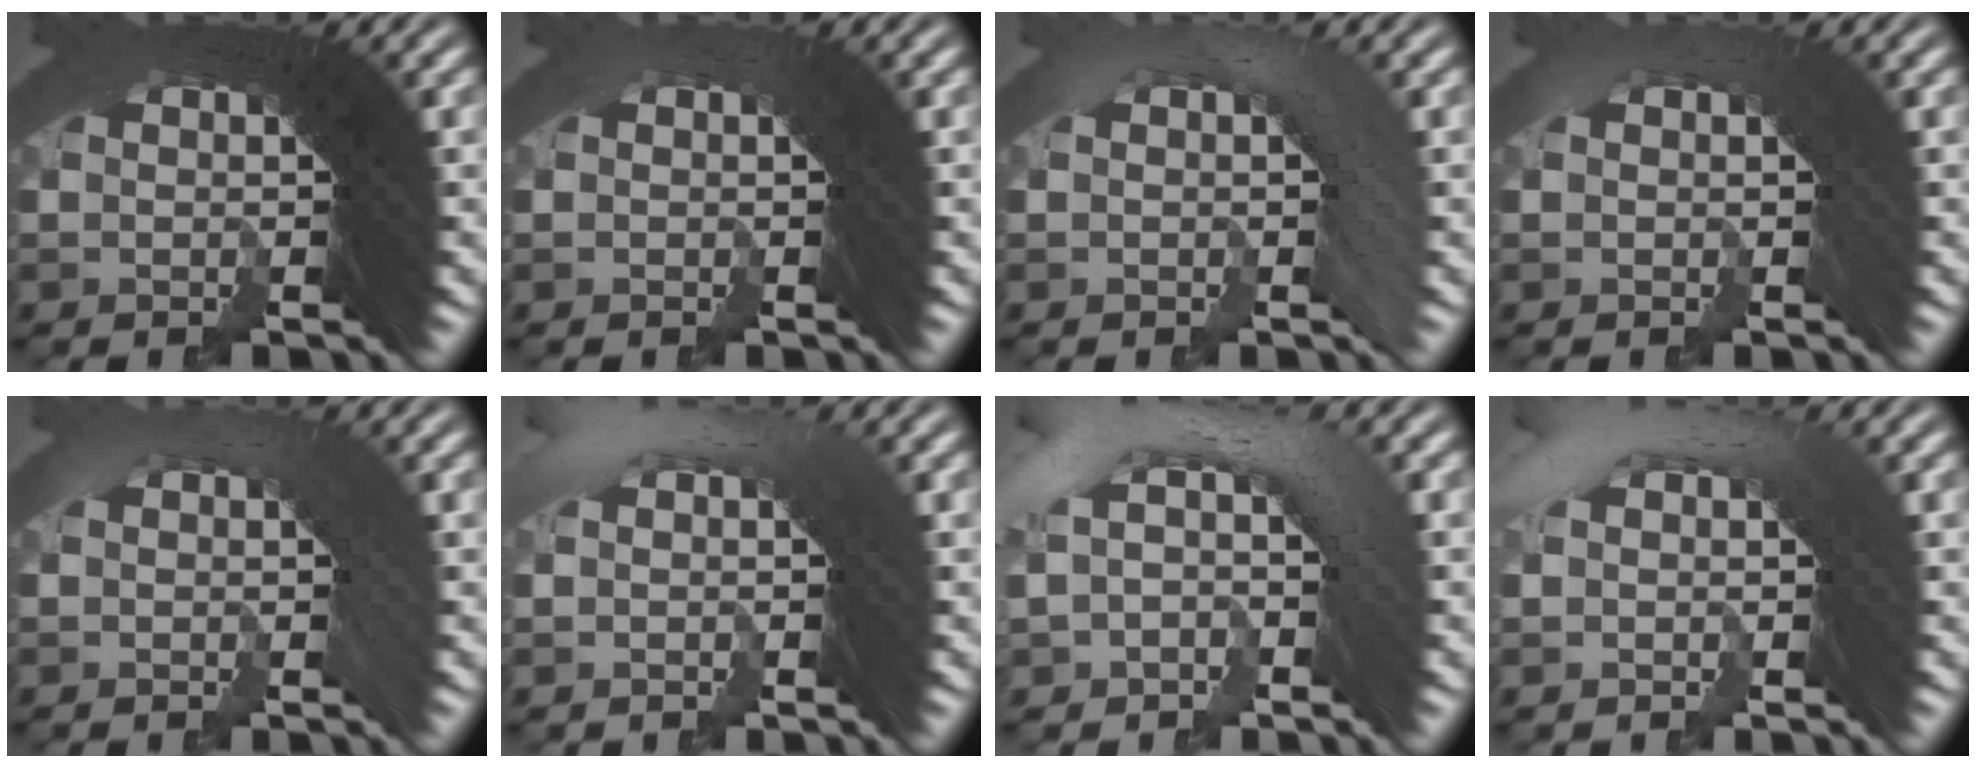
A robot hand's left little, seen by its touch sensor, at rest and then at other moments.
{"total": 0.7, "force": [-0.7, 0.0, -0.1], "torque": [0.011, 0.003, -0.013]}
{"total": 1.1, "force": [0.1, 0.0, 1.1], "torque": [0.005, 0.017, -0.002]}
{"total": 0.5, "force": [-0.2, -0.1, 0.5], "torque": [0.006, 0.008, -0.005]}
{"total": 0.7, "force": [0.0, -0.1, 0.7], "torque": [0.006, 0.011, -0.002]}
{"total": 1.1, "force": [0.6, -0.2, 0.9], "torque": [-0.004, 0.032, 0.002]}
{"total": 4.2, "force": [0.3, 2.4, 3.4], "torque": [-0.059, 0.030, -0.010]}
{"total": 1.5, "force": [0.6, 0.2, 1.4], "torque": [-0.016, 0.035, 0.003]}